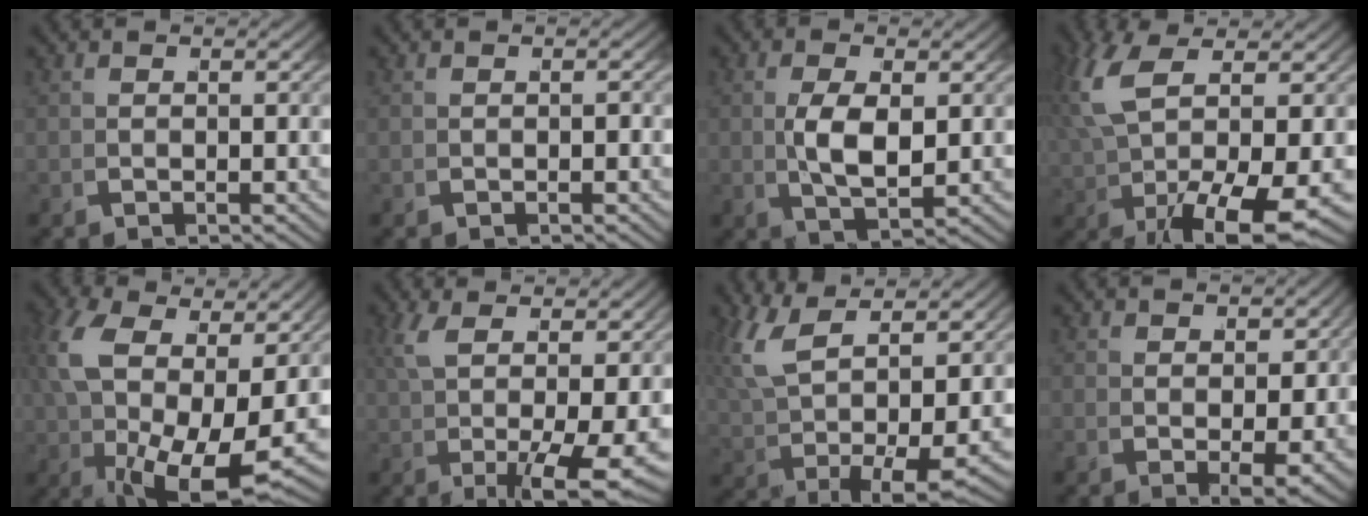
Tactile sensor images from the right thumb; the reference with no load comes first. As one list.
[{"total": 0.0}, {"total": 4.5, "force": [0.4, 2.3, 3.9], "torque": [-0.086, -0.004, 0.013]}, {"total": 8.3, "force": [0.4, 3.7, 7.4], "torque": [-0.165, -0.022, 0.031]}, {"total": 11.5, "force": [-0.4, 6.4, 9.6], "torque": [-0.200, -0.033, 0.016]}, {"total": 5.9, "force": [0.4, 1.4, 5.7], "torque": [-0.102, -0.009, 0.022]}, {"total": 7.7, "force": [2.2, 4.2, 6.0], "torque": [-0.152, -0.013, 0.054]}, {"total": 3.3, "force": [-0.7, 1.9, 2.6], "torque": [-0.034, -0.019, 0.001]}]